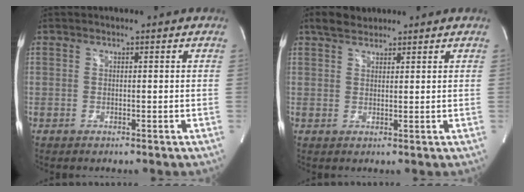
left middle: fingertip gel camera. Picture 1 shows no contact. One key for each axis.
{"total": 3.2, "fx": 2.6, "fy": 1.5, "fz": 1.1, "tx": -0.028, "ty": 0.017, "tz": 0.048}